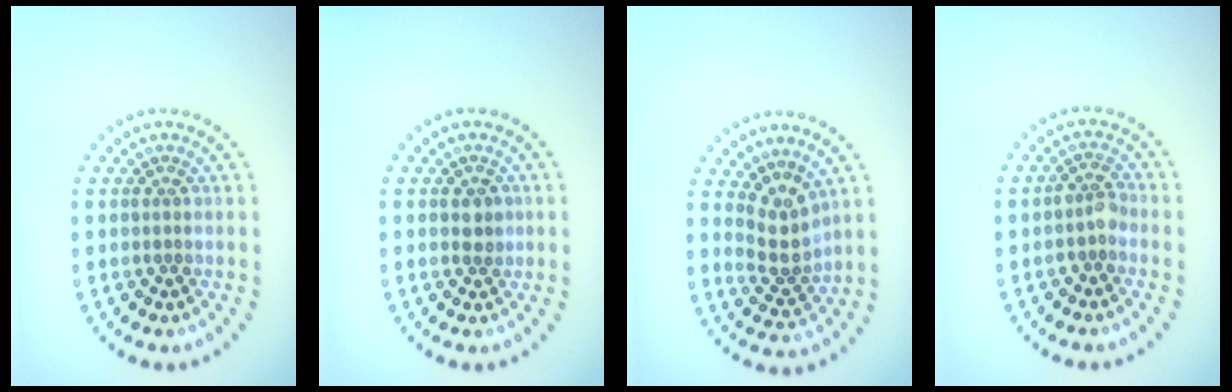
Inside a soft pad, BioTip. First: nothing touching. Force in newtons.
{"total": 1.4, "press": 1.3, "slide": 0.4}
{"total": 3.0, "press": 2.2, "slide": 2.0}
{"total": 1.7, "press": 1.4, "slide": 0.9}